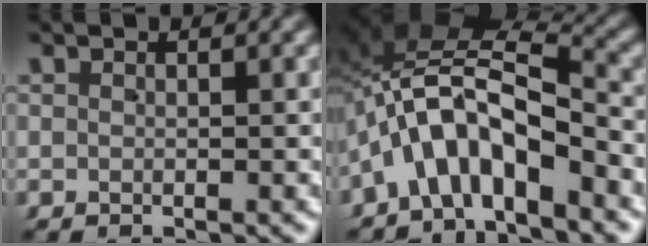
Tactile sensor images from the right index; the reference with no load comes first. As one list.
[{"total": 10.1, "force": [-0.1, 6.7, 7.5], "torque": [-0.160, 0.003, -0.015]}]